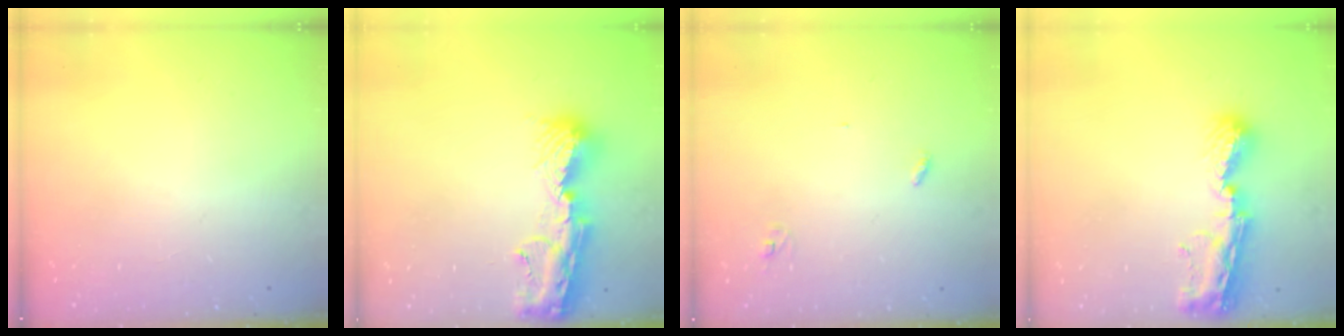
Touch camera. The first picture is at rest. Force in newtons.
{"total": 13.0, "press": 12.9, "slide": 1.3}
{"total": 2.8, "press": 2.8, "slide": 0.2}
{"total": 9.8, "press": 9.7, "slide": 1.0}